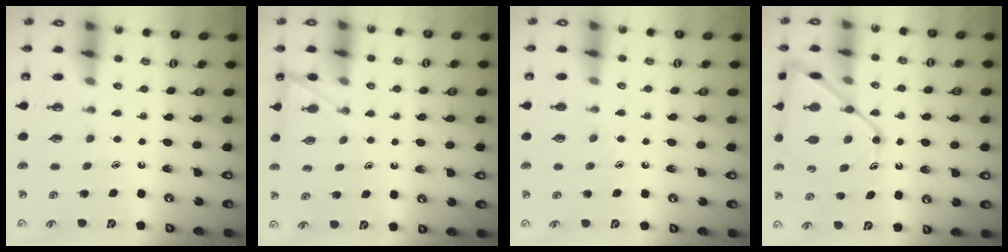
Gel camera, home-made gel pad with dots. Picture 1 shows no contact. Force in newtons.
{"total": 4.0, "press": 4.0, "slide": 0.4}
{"total": 5.5, "press": 5.5, "slide": 0.5}
{"total": 15.7, "press": 15.7, "slide": 1.3}